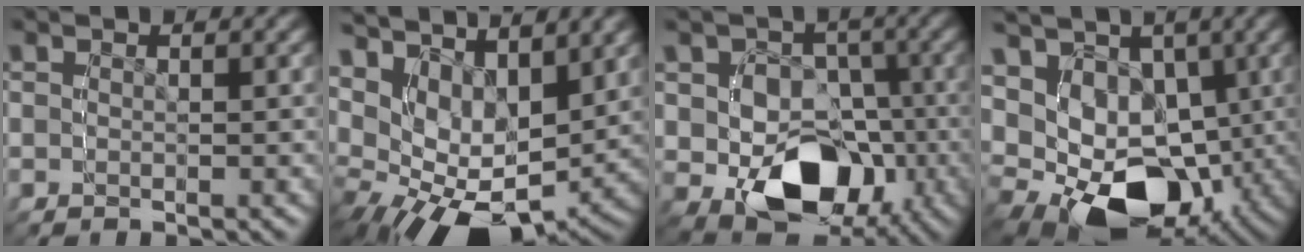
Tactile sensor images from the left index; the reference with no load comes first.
{"total": 9.0, "force": [1.8, 6.7, 5.7], "torque": [-0.121, 0.005, 0.030]}
{"total": 10.4, "force": [-2.1, 9.4, 4.0], "torque": [-0.108, -0.059, -0.015]}
{"total": 14.8, "force": [-1.3, 12.0, 8.5], "torque": [-0.168, -0.046, -0.002]}